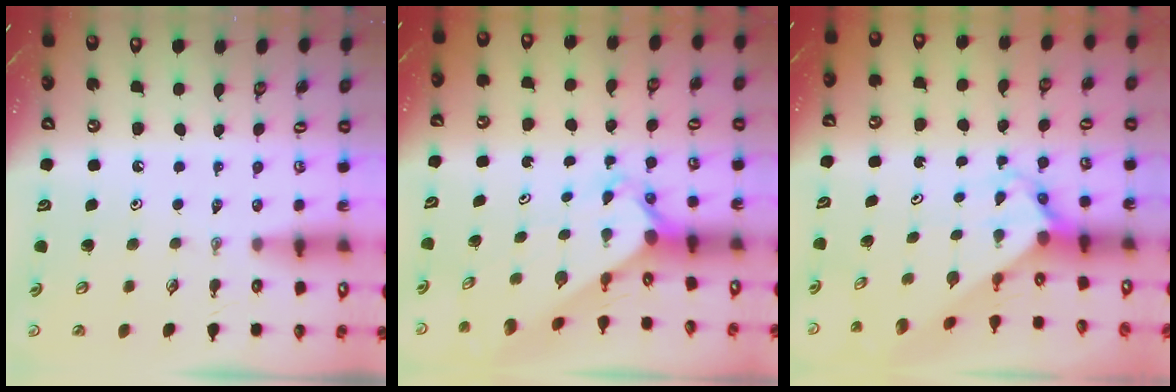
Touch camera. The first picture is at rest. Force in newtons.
{"total": 2.2, "press": 2.2, "slide": 0.1}
{"total": 3.6, "press": 3.6, "slide": 0.4}